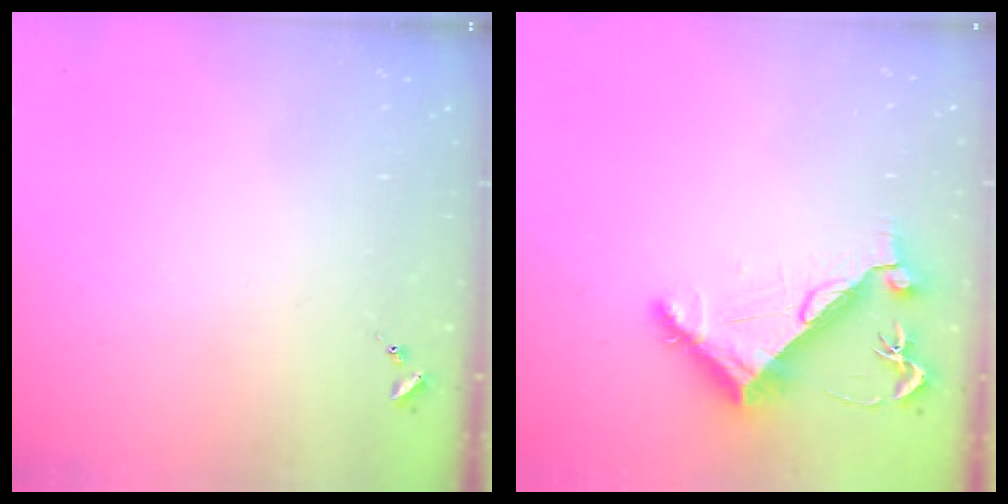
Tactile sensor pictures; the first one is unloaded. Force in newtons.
{"total": 7.1, "press": 7.1, "slide": 1.1}